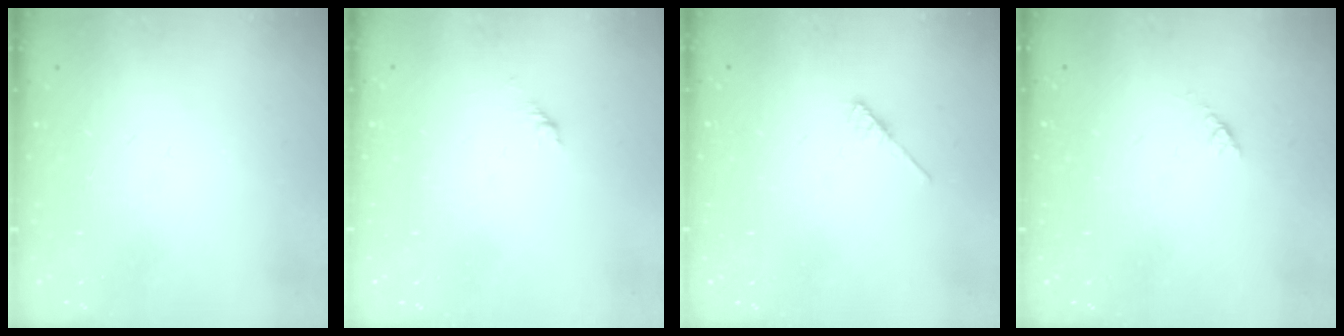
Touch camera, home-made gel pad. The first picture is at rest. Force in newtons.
{"total": 1.5, "press": 1.4, "slide": 0.5}
{"total": 3.7, "press": 3.7, "slide": 0.3}
{"total": 2.7, "press": 2.6, "slide": 0.4}